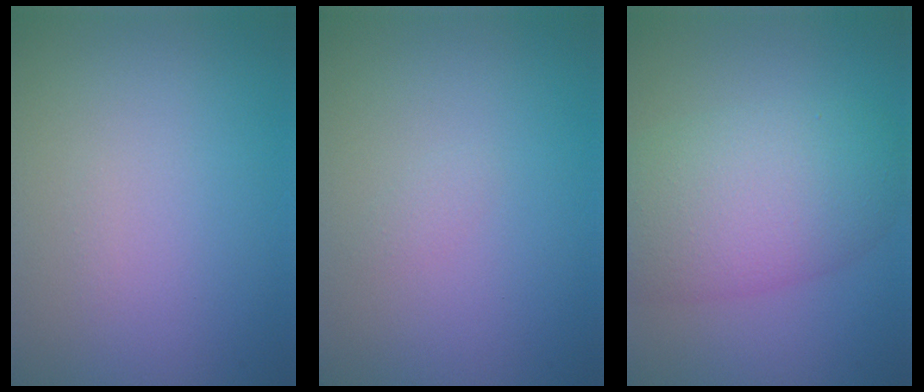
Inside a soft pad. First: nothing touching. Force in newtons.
{"total": 0.6, "press": 0.6, "slide": 0.1}
{"total": 7.8, "press": 7.8, "slide": 0.4}